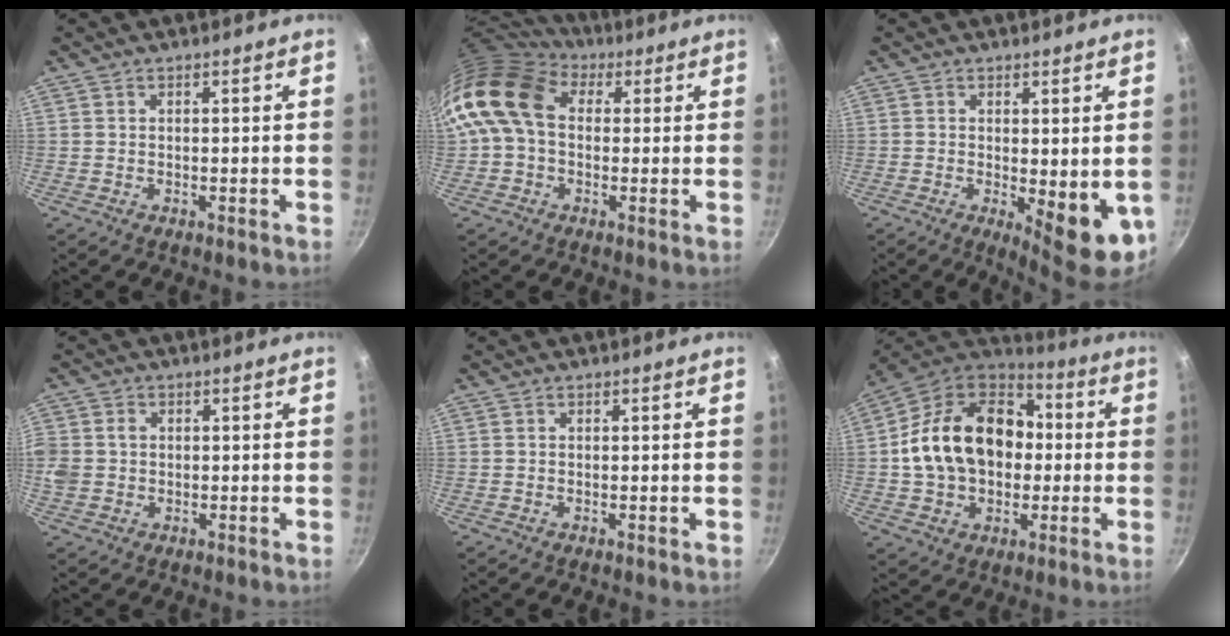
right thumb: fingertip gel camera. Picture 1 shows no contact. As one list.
[{"total": 12.8, "force": [2.4, 9.4, 8.3], "torque": [-0.132, 0.013, 0.022]}, {"total": 9.0, "force": [-1.3, 3.2, 8.4], "torque": [-0.098, -0.009, -0.005]}, {"total": 6.8, "force": [-0.2, 5.9, 3.4], "torque": [-0.079, 0.008, -0.008]}, {"total": 0.0}, {"total": 21.9, "force": [0.7, 16.1, 14.8], "torque": [-0.235, 0.044, 0.007]}]